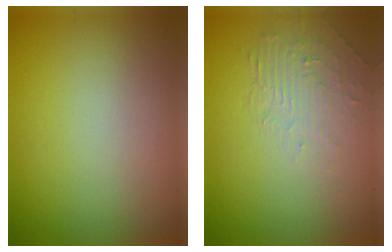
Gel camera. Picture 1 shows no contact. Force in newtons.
{"total": 1.9, "press": 0.6, "slide": 1.8}